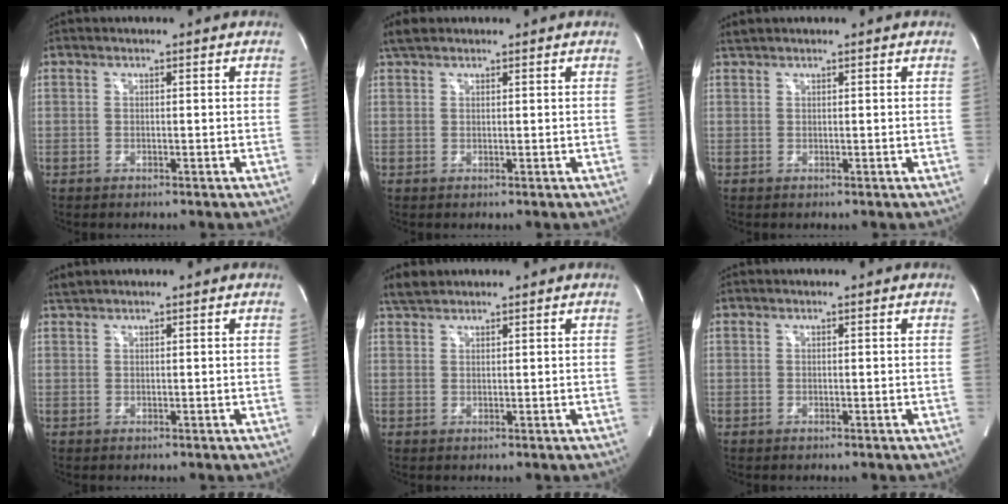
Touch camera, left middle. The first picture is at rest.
{"total": 2.4, "force": [2.0, 1.0, 1.0], "torque": [-0.023, 0.017, 0.038]}
{"total": 0.9, "force": [0.9, -0.1, 0.0], "torque": [-0.006, 0.010, 0.024]}
{"total": 1.0, "force": [1.0, -0.2, 0.1], "torque": [-0.007, 0.010, 0.027]}
{"total": 2.4, "force": [2.3, 0.6, 0.6], "torque": [-0.016, 0.013, 0.046]}
{"total": 0.0}